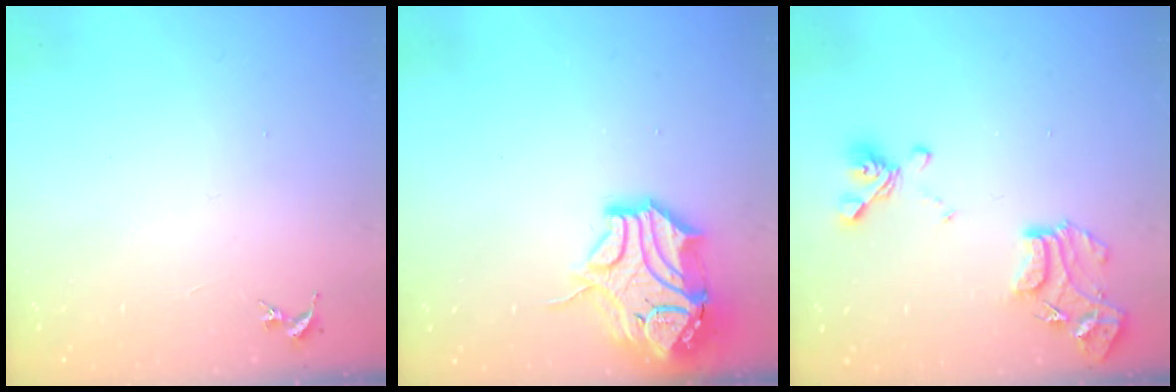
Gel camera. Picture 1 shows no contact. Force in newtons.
{"total": 17.2, "press": 17.1, "slide": 2.0}
{"total": 16.4, "press": 16.4, "slide": 1.4}